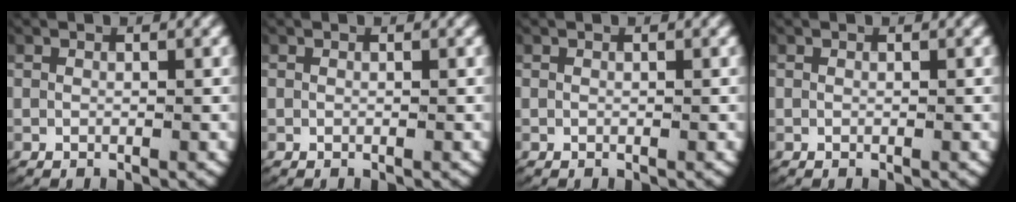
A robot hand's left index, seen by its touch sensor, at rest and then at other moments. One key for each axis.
{"total": 0.0}
{"total": 0.0}
{"total": 0.0}